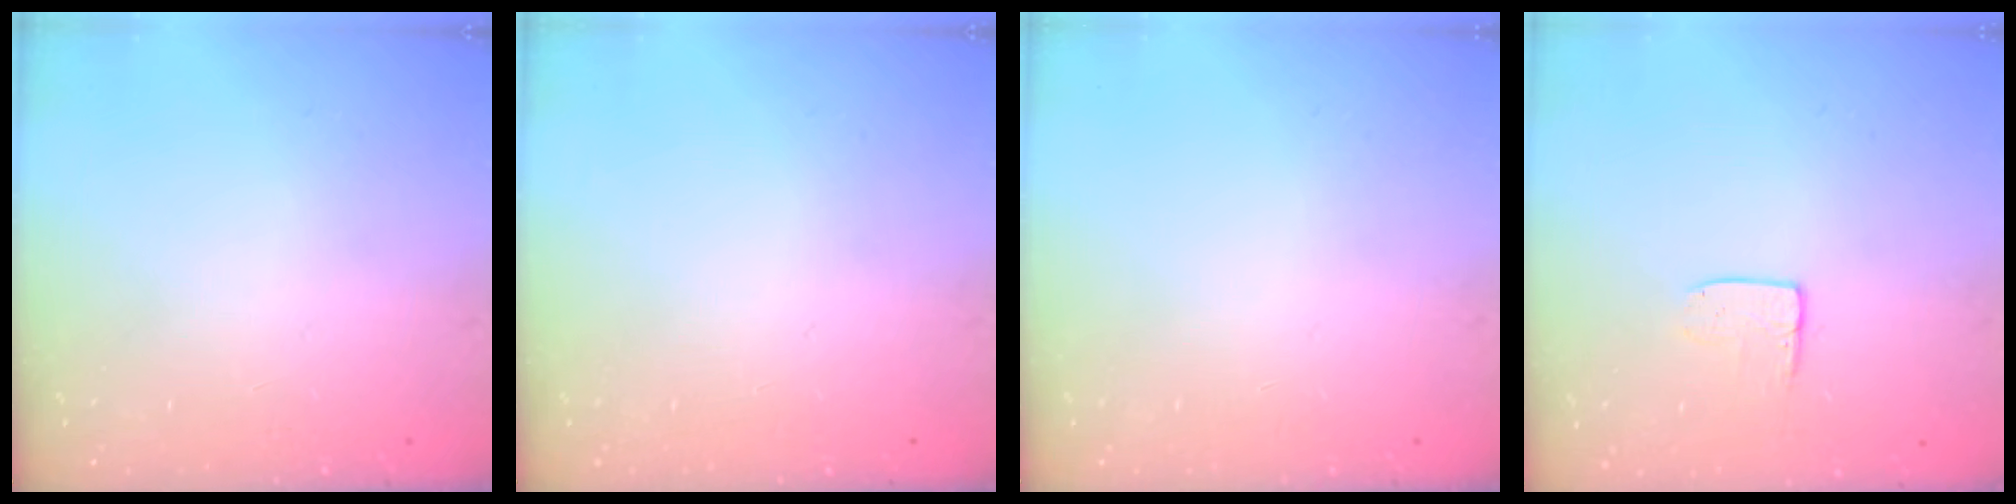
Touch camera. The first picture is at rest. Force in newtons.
{"total": 0.0}
{"total": 0.0}
{"total": 6.8, "press": 6.8, "slide": 0.5}